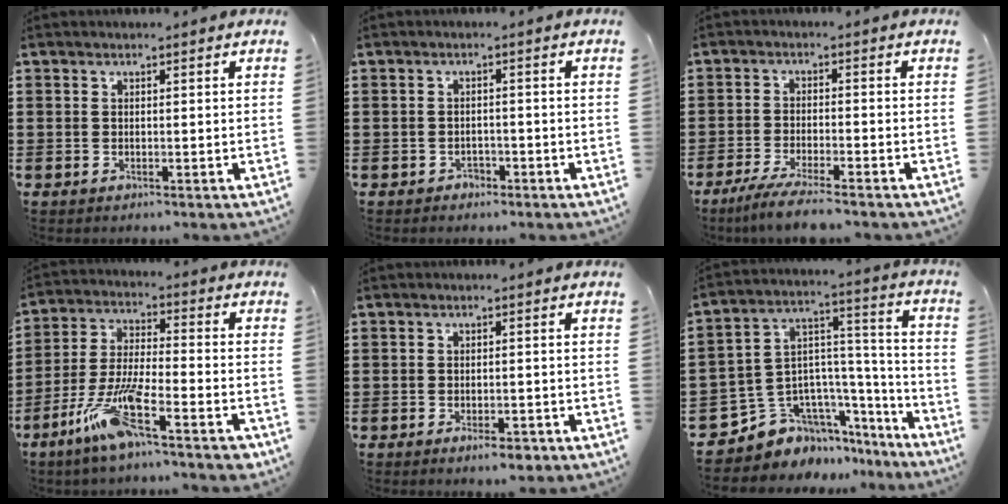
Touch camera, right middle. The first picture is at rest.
{"total": 1.3, "force": [-1.1, 0.7, 0.1], "torque": [-0.008, 0.000, -0.025]}
{"total": 4.6, "force": [-4.0, -0.2, 2.2], "torque": [-0.050, -0.014, -0.077]}
{"total": 10.8, "force": [-6.8, 1.6, 8.2], "torque": [-0.183, -0.011, -0.134]}
{"total": 2.5, "force": [-1.7, 0.8, 1.6], "torque": [-0.027, 0.000, -0.030]}
{"total": 7.8, "force": [-5.3, 5.7, 0.8], "torque": [-0.047, -0.007, -0.097]}